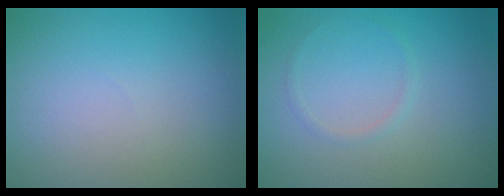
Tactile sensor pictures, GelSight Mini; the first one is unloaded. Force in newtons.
{"total": 0.7, "press": 0.7, "slide": 0.1}